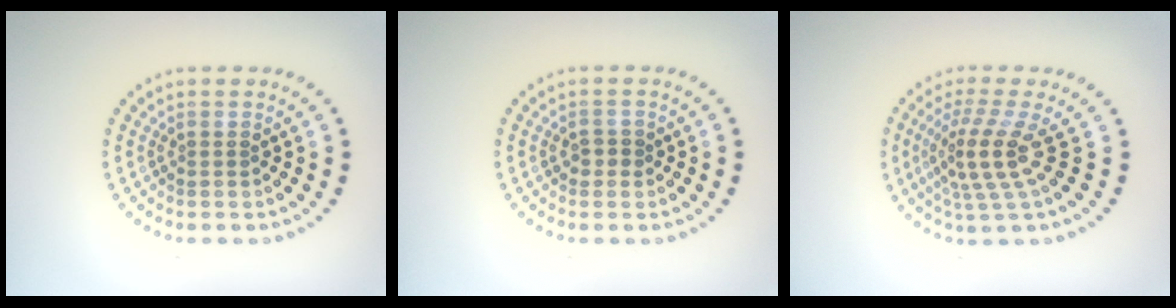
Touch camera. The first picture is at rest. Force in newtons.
{"total": 1.3, "press": 1.2, "slide": 0.4}
{"total": 3.9, "press": 2.8, "slide": 2.8}